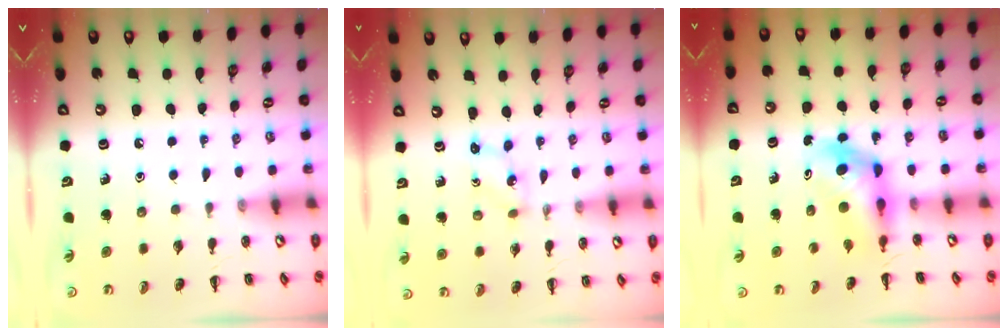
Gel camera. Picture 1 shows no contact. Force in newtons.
{"total": 0.8, "press": 0.8, "slide": 0.3}
{"total": 5.0, "press": 4.9, "slide": 0.9}